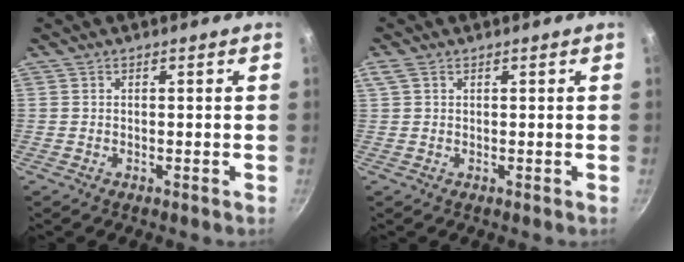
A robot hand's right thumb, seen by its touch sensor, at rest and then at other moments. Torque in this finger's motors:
{"motor_torque": [-0.88, 0.93, -0.01, 0.03, 0.06]}